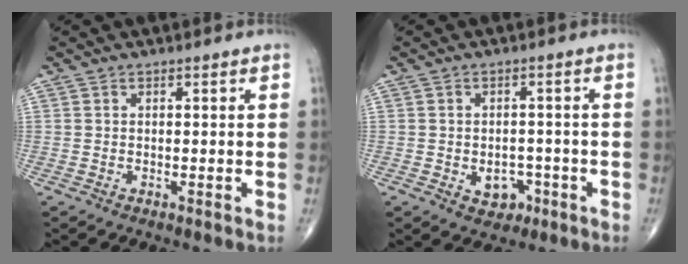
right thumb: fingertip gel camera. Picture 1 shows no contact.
{"total": 4.5, "force": [-1.7, 3.5, 2.4], "torque": [-0.007, 0.012, -0.017]}